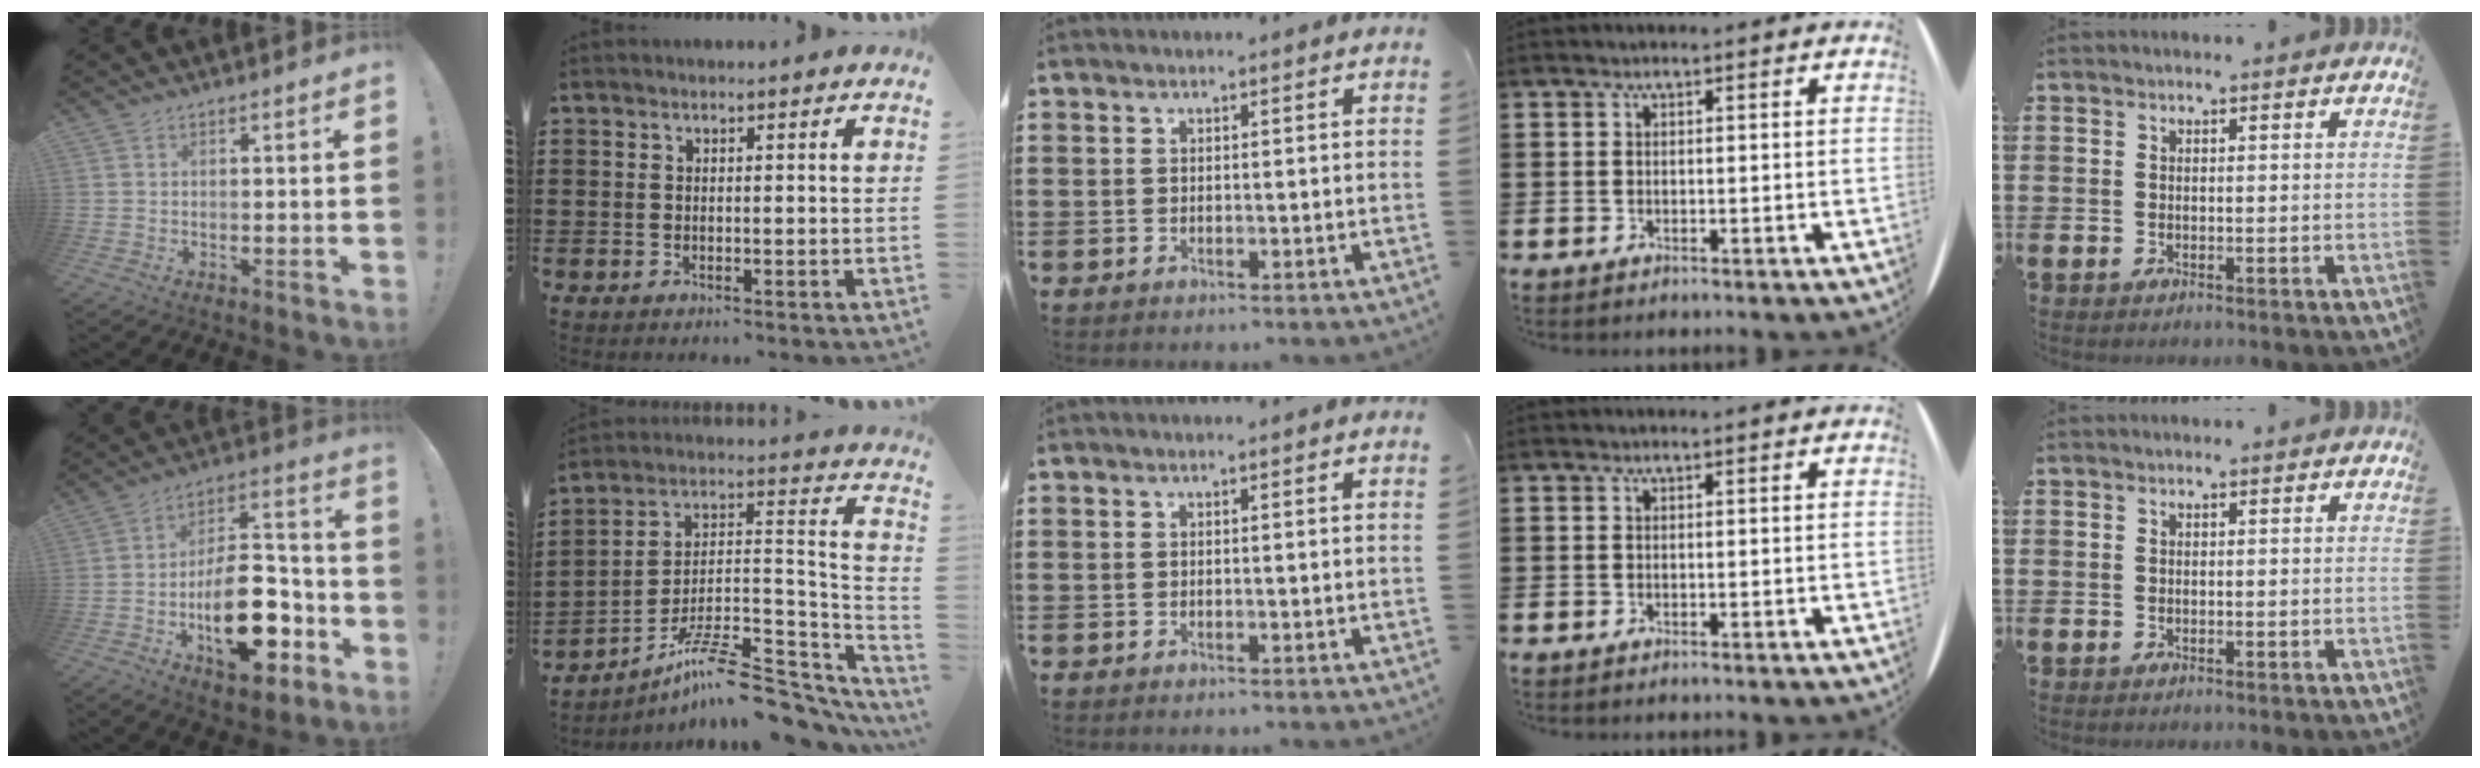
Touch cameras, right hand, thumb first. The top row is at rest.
{"thumb": {"total": 22.6, "force": [-8.2, 11.6, 17.6], "torque": [-0.276, 0.061, -0.118]}, "index": {"total": 11.3, "force": [-8.5, 2.2, 7.1], "torque": [-0.119, 0.016, -0.163]}}